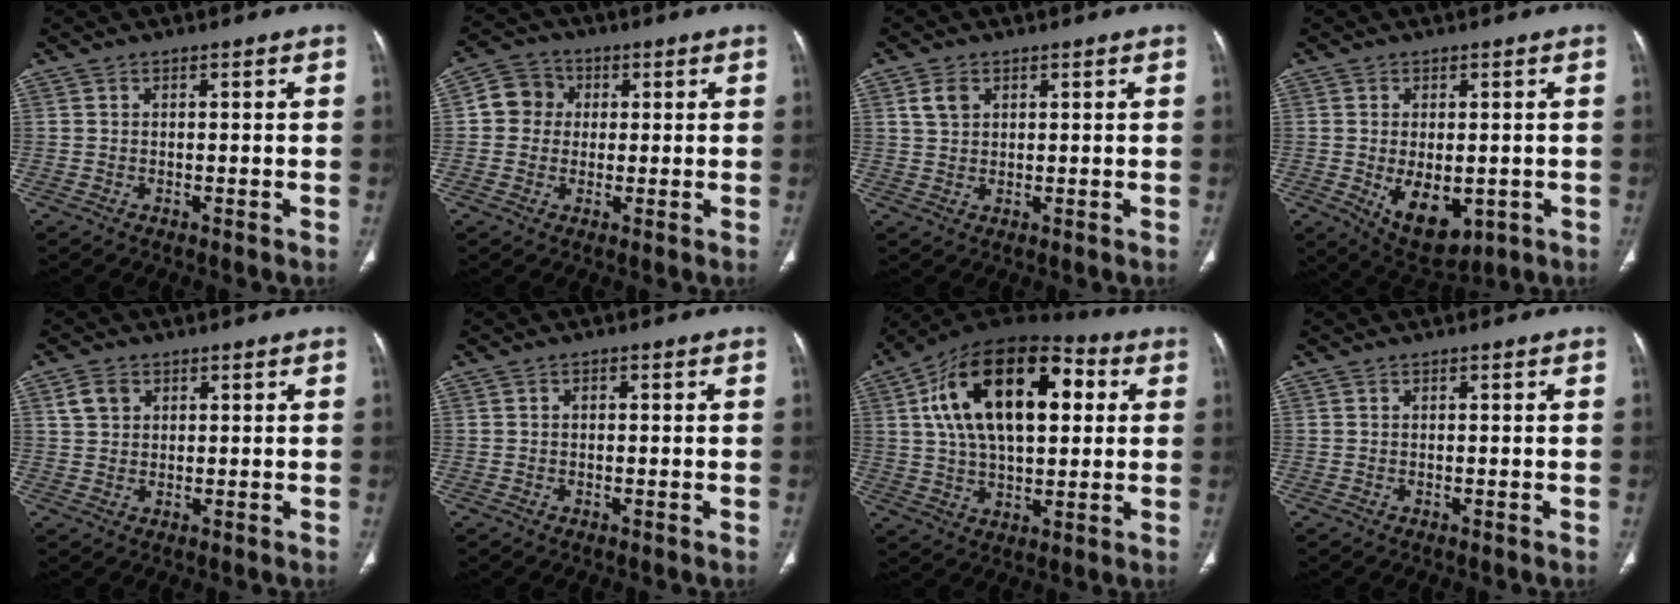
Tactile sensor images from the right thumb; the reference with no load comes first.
{"total": 6.5, "force": [0.8, 6.0, 2.3], "torque": [-0.020, 0.013, 0.003]}
{"total": 3.3, "force": [1.4, 2.3, 1.8], "torque": [-0.031, 0.000, 0.033]}
{"total": 9.8, "force": [-2.1, 5.7, 7.7], "torque": [-0.103, -0.012, -0.012]}
{"total": 3.5, "force": [1.5, 2.7, 1.6], "torque": [-0.022, -0.002, 0.032]}
{"total": 0.8, "force": [0.0, 0.5, 0.5], "torque": [-0.008, 0.003, -0.002]}
{"total": 23.6, "force": [5.8, 12.6, 19.1], "torque": [-0.304, 0.019, 0.085]}
{"total": 0.0}